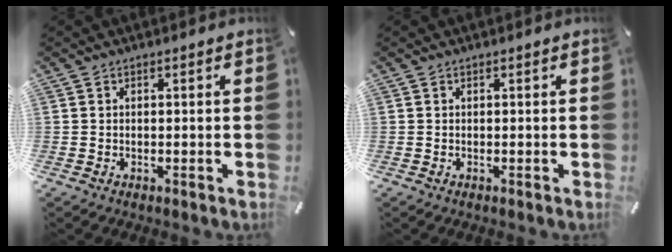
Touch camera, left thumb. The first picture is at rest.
{"total": 0.0}